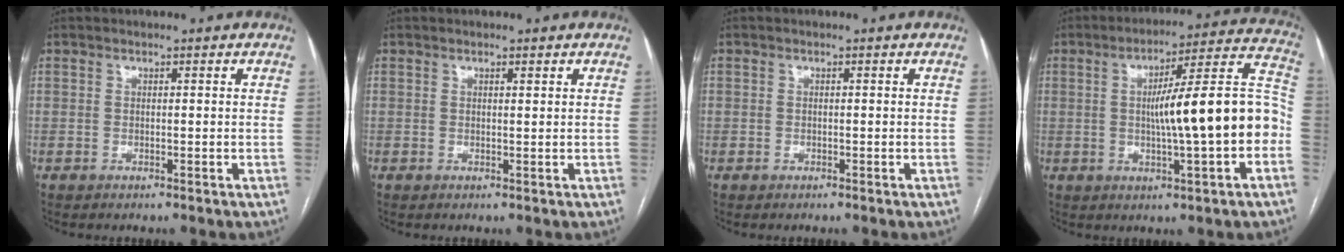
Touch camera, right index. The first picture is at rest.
{"total": 0.7, "force": [0.4, 0.1, 0.5], "torque": [-0.010, -0.001, 0.005]}
{"total": 2.2, "force": [-1.0, 1.9, 0.5], "torque": [-0.003, 0.008, -0.018]}
{"total": 16.3, "force": [-1.8, 1.2, 16.2], "torque": [-0.233, 0.032, -0.028]}